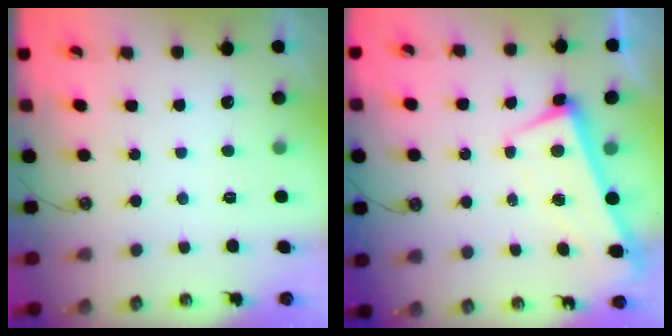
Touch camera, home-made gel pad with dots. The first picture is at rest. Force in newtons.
{"total": 1.6, "press": 0.5, "slide": 1.5}